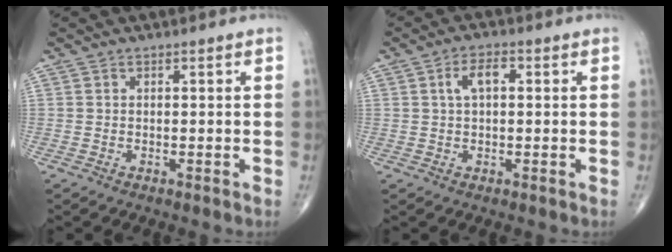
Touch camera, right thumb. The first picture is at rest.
{"total": 4.1, "force": [0.9, 2.1, 3.4], "torque": [-0.066, 0.012, 0.014]}